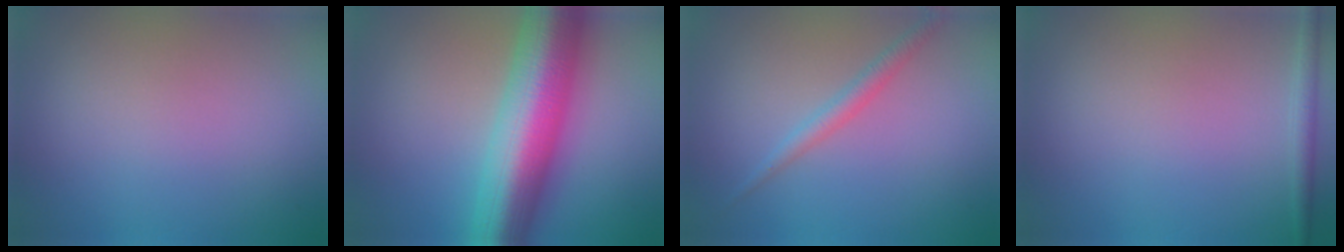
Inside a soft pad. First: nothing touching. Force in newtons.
{"total": 13.1, "press": 13.1, "slide": 0.1}
{"total": 1.7, "press": 1.7, "slide": 0.0}
{"total": 1.4, "press": 1.4, "slide": 0.1}